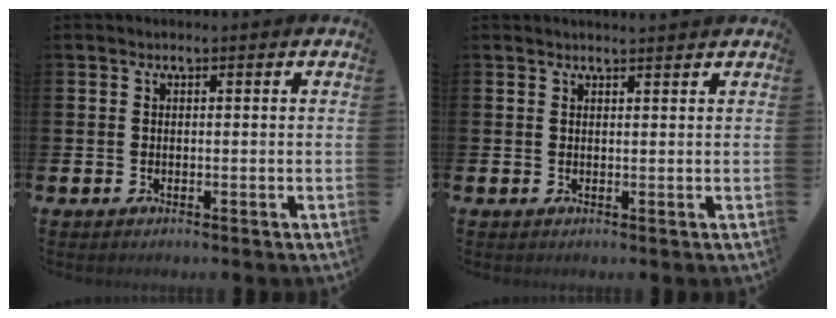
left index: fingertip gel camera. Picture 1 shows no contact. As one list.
[{"total": 1.1, "force": [1.1, -0.1, 0.1], "torque": [0.008, -0.007, 0.018]}]